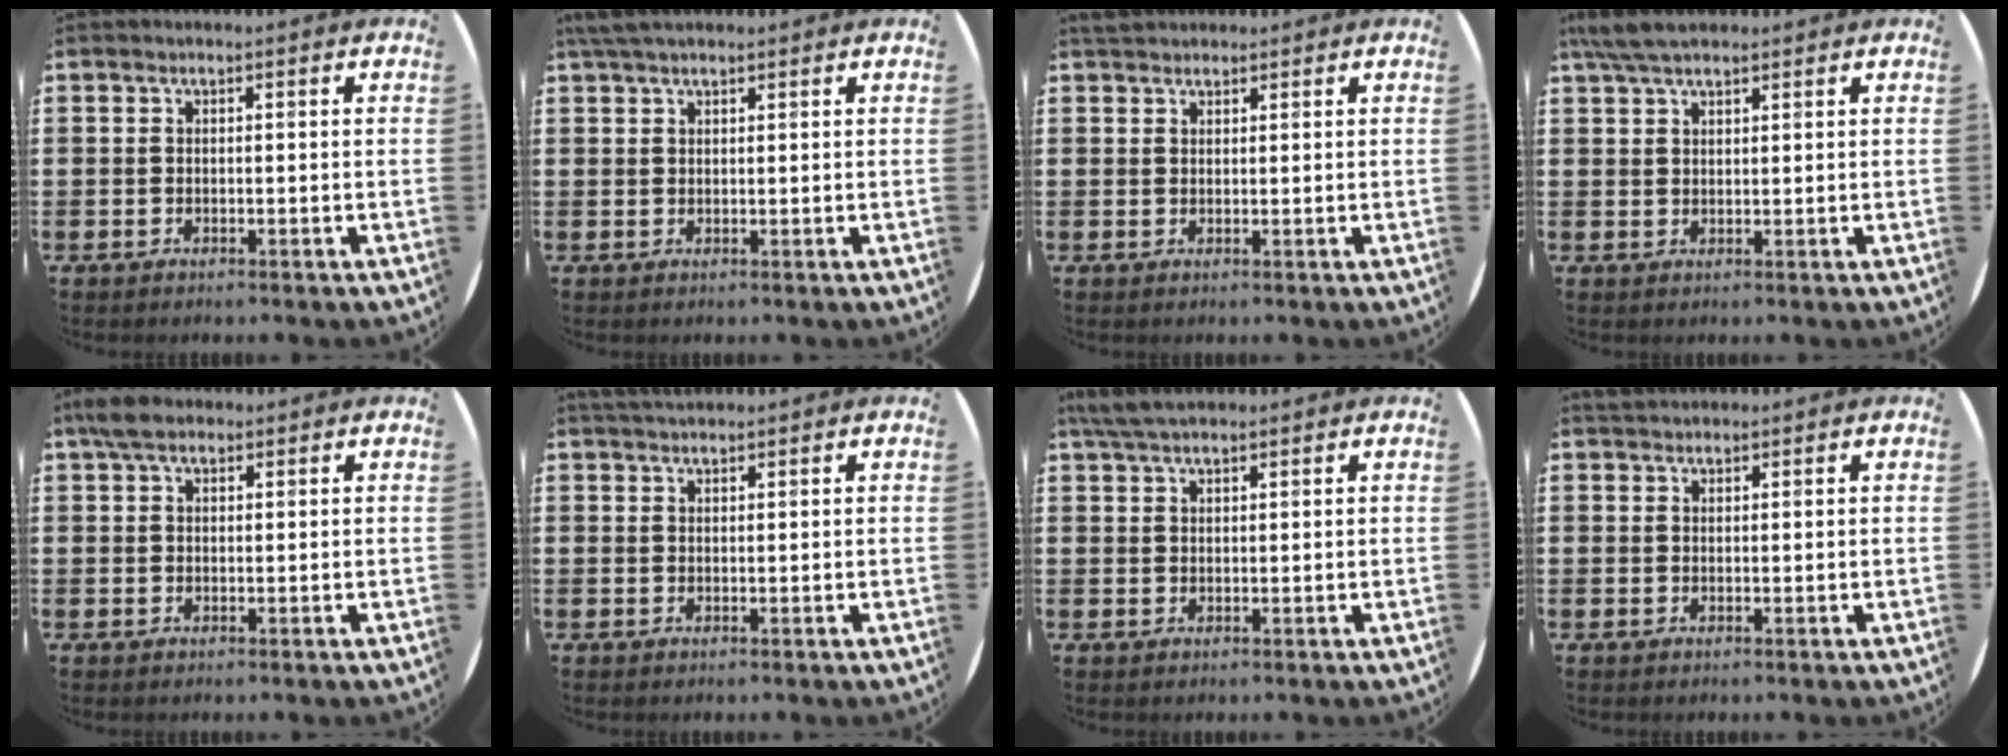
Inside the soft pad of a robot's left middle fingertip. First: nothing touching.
{"total": 2.4, "force": [2.0, 0.6, 1.1], "torque": [-0.025, 0.006, 0.038]}
{"total": 1.6, "force": [1.5, 0.5, 0.2], "torque": [-0.006, 0.005, 0.030]}
{"total": 4.7, "force": [3.8, 1.3, 2.4], "torque": [-0.055, 0.003, 0.070]}
{"total": 3.3, "force": [2.5, 1.5, 1.7], "torque": [-0.038, 0.009, 0.046]}
{"total": 1.6, "force": [1.5, 0.3, 0.5], "torque": [-0.010, 0.004, 0.027]}
{"total": 3.8, "force": [3.3, 0.9, 1.8], "torque": [-0.042, 0.003, 0.061]}
{"total": 1.1, "force": [1.1, 0.3, 0.0], "torque": [0.000, 0.003, 0.021]}